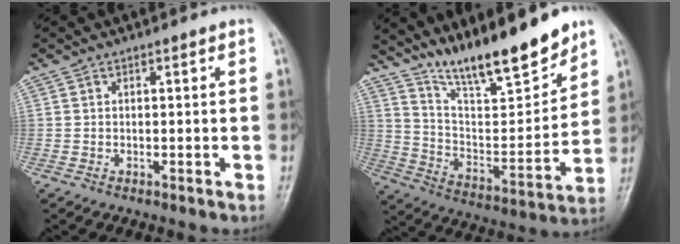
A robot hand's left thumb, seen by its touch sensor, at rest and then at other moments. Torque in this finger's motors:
{"motor_torque": [0.67, 0.15, 1.45, -1.31, 0.27]}